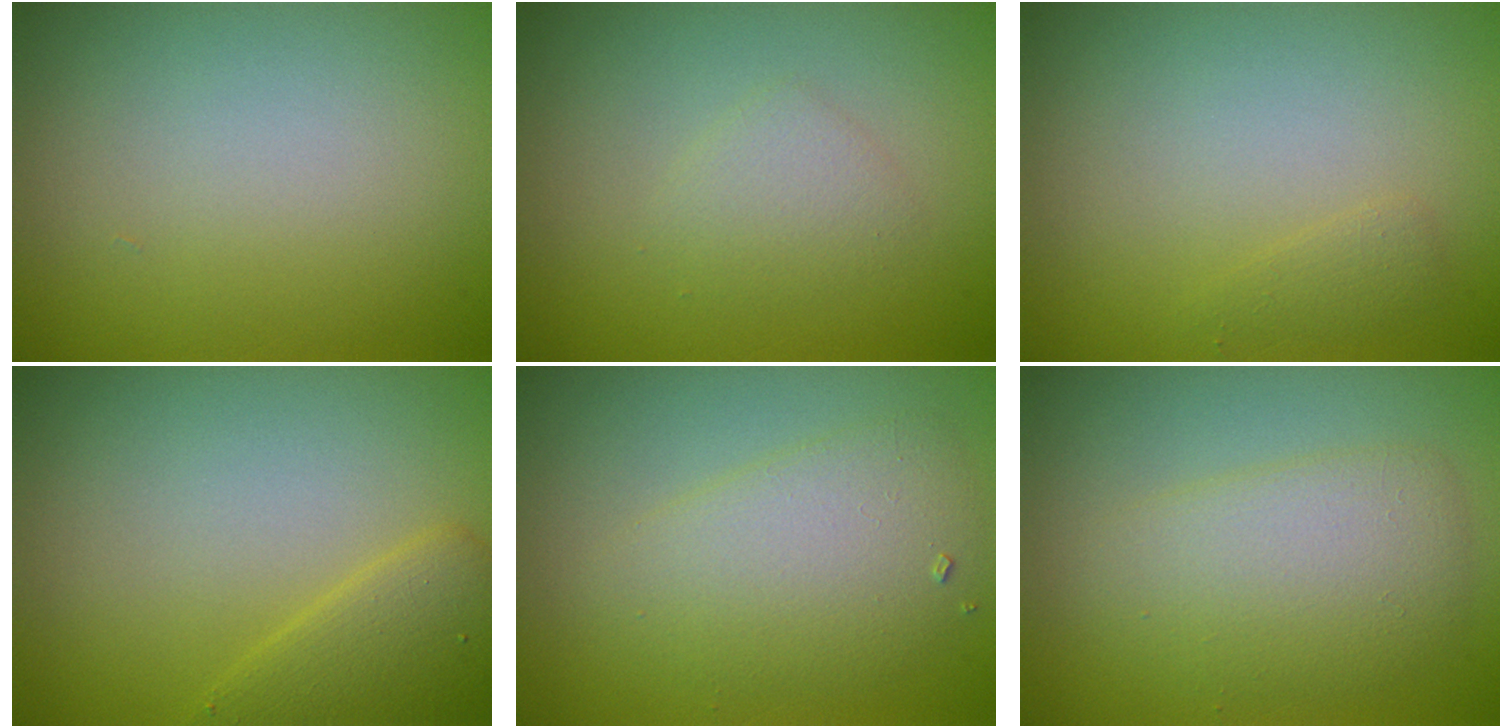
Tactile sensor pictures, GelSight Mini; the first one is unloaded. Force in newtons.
{"total": 1.5, "press": 1.5, "slide": 0.0}
{"total": 0.8, "press": 0.8, "slide": 0.1}
{"total": 2.9, "press": 2.9, "slide": 0.2}
{"total": 3.9, "press": 3.9, "slide": 0.1}
{"total": 3.9, "press": 3.9, "slide": 0.0}